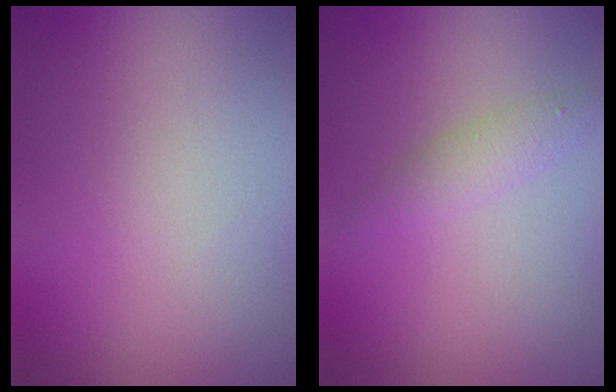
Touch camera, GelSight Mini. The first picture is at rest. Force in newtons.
{"total": 1.6, "press": 1.6, "slide": 0.1}